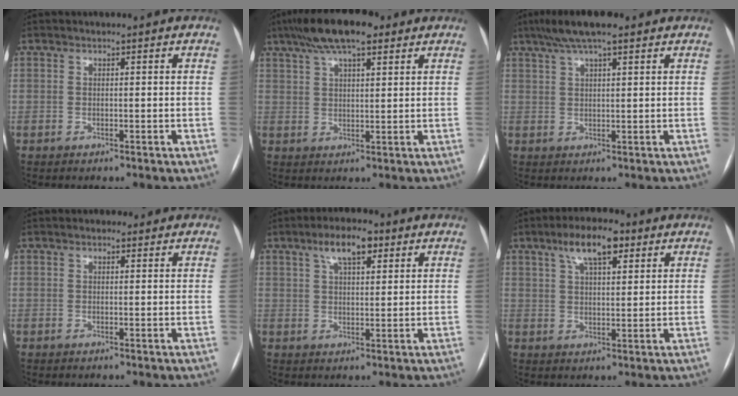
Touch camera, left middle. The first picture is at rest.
{"total": 10.7, "force": [7.2, 2.8, 7.4], "torque": [-0.133, 0.031, 0.120]}
{"total": 8.3, "force": [6.0, 1.4, 5.7], "torque": [-0.098, 0.036, 0.097]}
{"total": 1.4, "force": [1.0, 0.8, 0.5], "torque": [-0.013, 0.011, 0.011]}
{"total": 6.4, "force": [3.6, 2.3, 4.8], "torque": [-0.087, 0.016, 0.059]}
{"total": 7.7, "force": [4.3, 2.5, 5.8], "torque": [-0.106, 0.018, 0.073]}